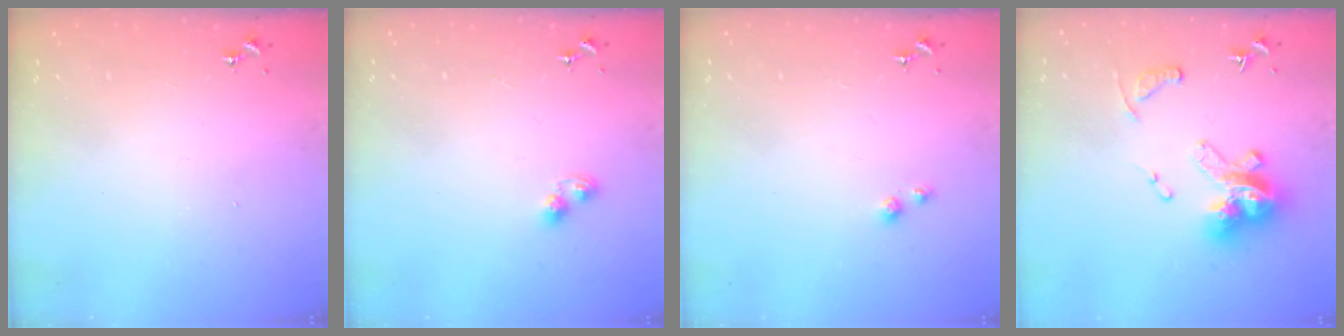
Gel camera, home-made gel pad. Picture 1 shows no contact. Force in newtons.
{"total": 3.7, "press": 3.7, "slide": 0.4}
{"total": 3.0, "press": 3.0, "slide": 0.5}
{"total": 16.5, "press": 16.4, "slide": 1.5}